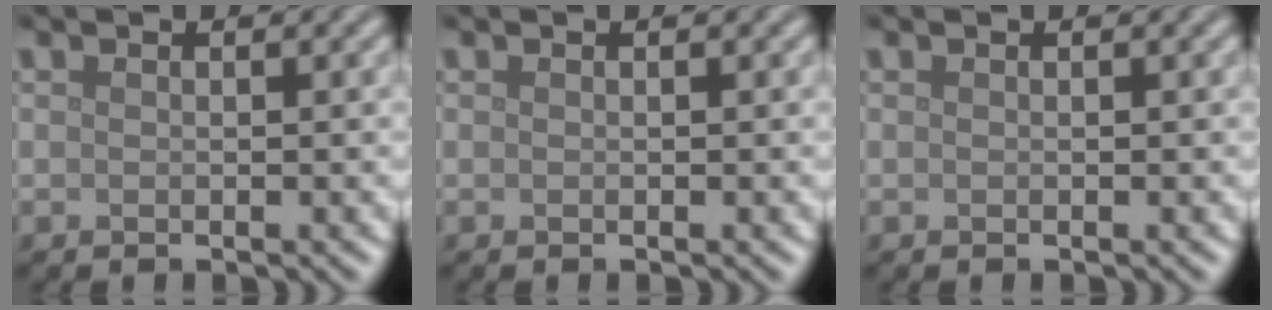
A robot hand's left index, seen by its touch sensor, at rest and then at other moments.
{"total": 0.0}
{"total": 0.0}